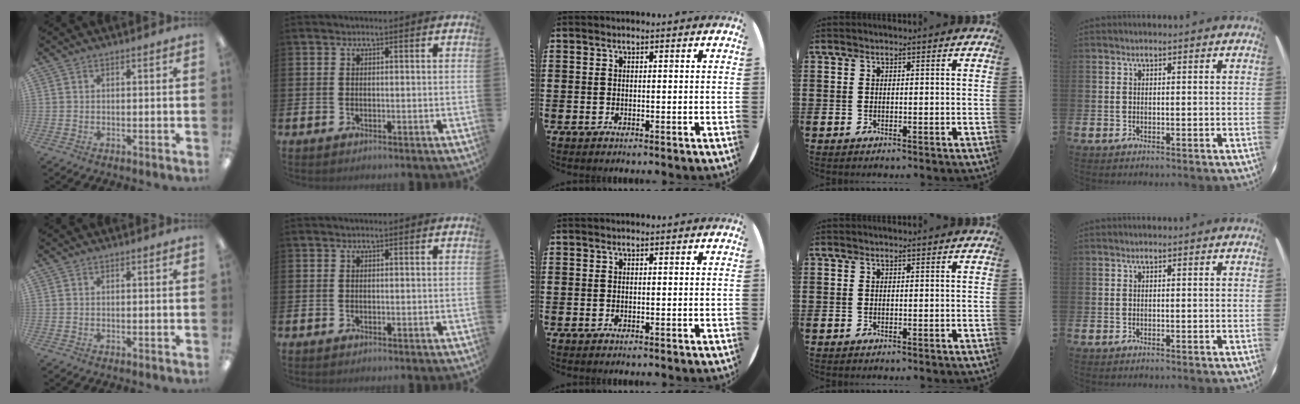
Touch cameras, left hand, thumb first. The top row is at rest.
{}